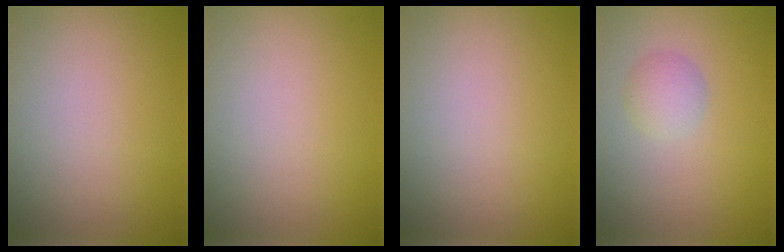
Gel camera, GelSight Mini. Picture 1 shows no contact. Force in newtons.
{"total": 0.0}
{"total": 0.0}
{"total": 1.7, "press": 1.7, "slide": 0.2}